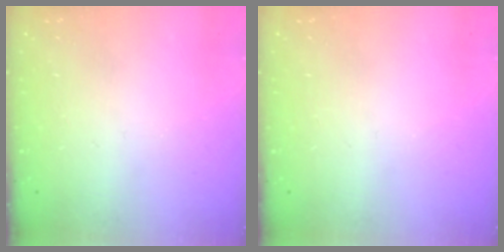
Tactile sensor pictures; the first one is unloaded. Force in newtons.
{"total": 0.0}